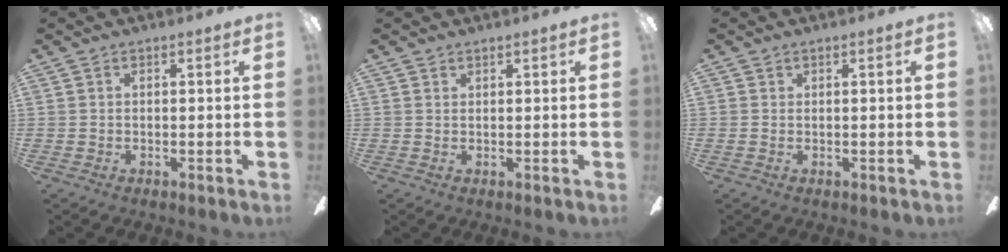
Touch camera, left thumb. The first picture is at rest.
{"total": 0.7, "force": [0.7, 0.1, 0.1], "torque": [-0.002, 0.000, 0.012]}
{"total": 0.8, "force": [0.0, 0.0, 0.8], "torque": [-0.014, -0.003, 0.001]}